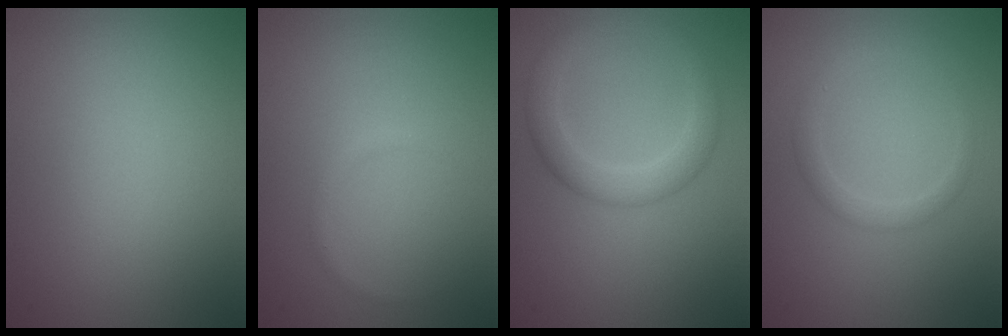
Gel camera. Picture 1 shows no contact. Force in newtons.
{"total": 0.6, "press": 0.6, "slide": 0.1}
{"total": 3.4, "press": 3.3, "slide": 0.3}
{"total": 1.5, "press": 1.5, "slide": 0.1}